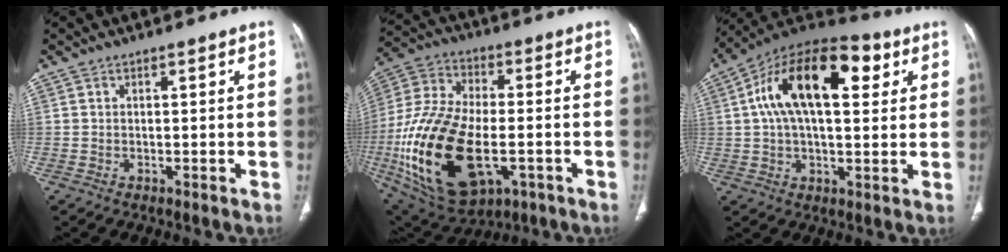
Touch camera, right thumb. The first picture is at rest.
{"total": 26.7, "force": [-6.3, 14.5, 21.5], "torque": [-0.446, -0.002, -0.089]}
{"total": 20.7, "force": [5.8, 10.4, 16.9], "torque": [-0.269, 0.027, 0.084]}